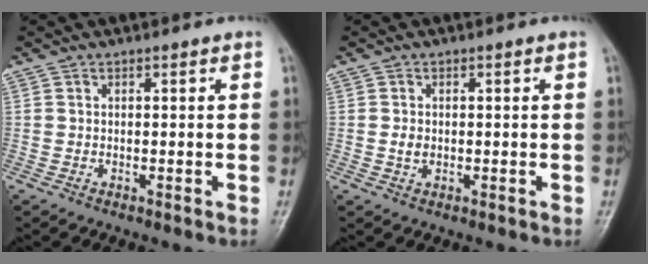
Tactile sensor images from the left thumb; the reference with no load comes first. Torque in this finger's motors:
{"motor_torque": [-0.27, 0.24, 0.06, 0.00, 0.00]}